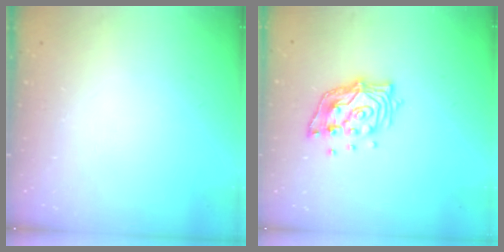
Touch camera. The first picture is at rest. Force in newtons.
{"total": 12.4, "press": 12.4, "slide": 1.2}